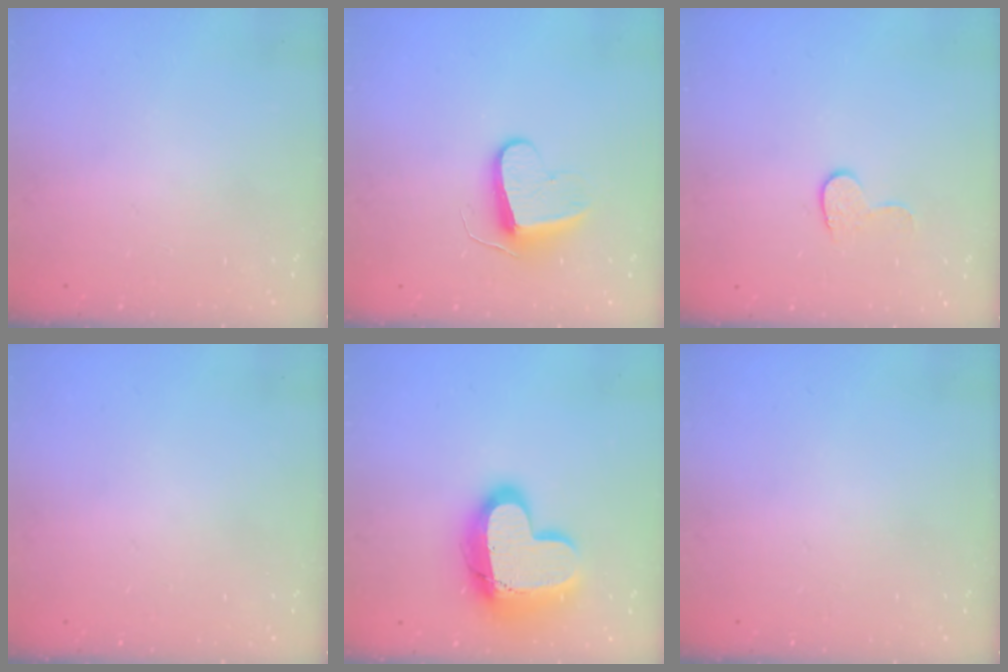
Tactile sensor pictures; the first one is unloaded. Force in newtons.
{"total": 9.1, "press": 9.1, "slide": 0.7}
{"total": 6.2, "press": 6.2, "slide": 0.6}
{"total": 0.0}
{"total": 23.1, "press": 23.0, "slide": 1.7}
{"total": 0.0}